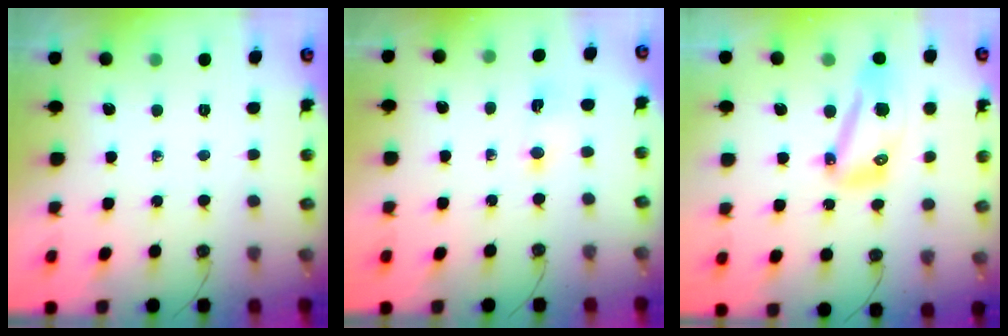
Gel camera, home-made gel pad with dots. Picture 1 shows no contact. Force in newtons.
{"total": 2.9, "press": 2.9, "slide": 0.4}
{"total": 11.2, "press": 11.1, "slide": 1.2}